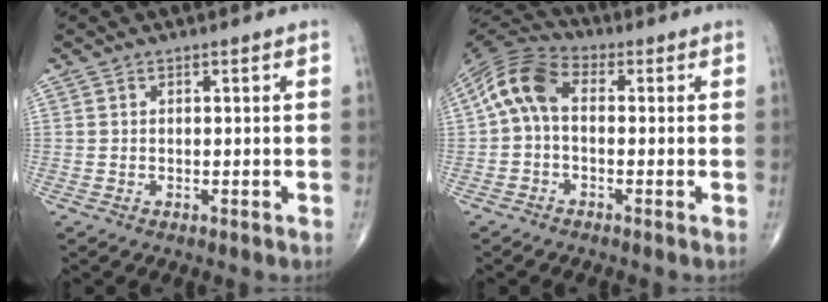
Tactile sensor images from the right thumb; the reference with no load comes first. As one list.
[{"total": 9.1, "force": [0.2, 5.7, 7.1], "torque": [-0.134, 0.027, -0.012]}]